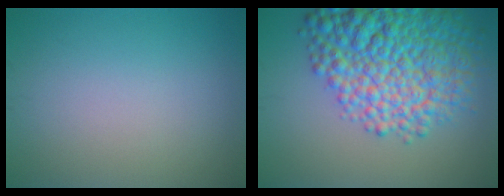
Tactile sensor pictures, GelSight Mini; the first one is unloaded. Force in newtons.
{"total": 11.3, "press": 11.2, "slide": 0.4}